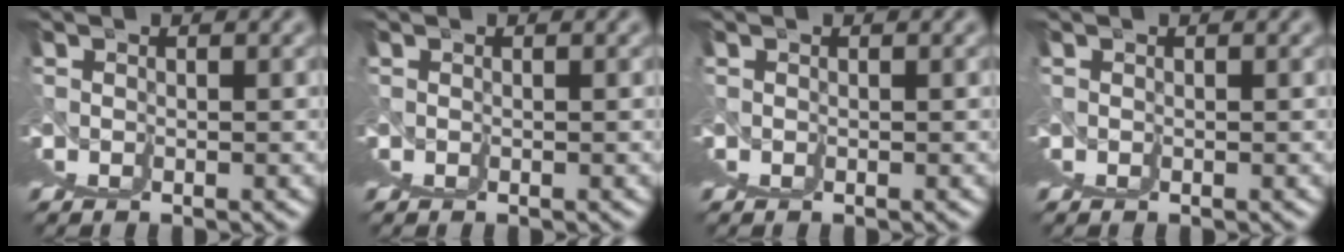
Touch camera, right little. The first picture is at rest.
{"total": 0.0}
{"total": 0.0}
{"total": 0.0}